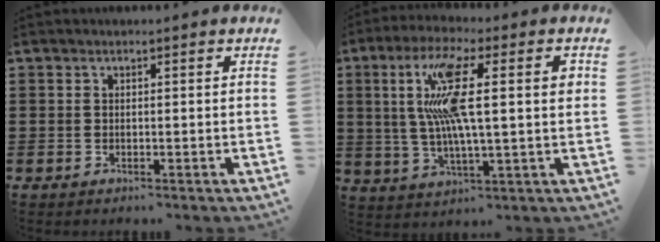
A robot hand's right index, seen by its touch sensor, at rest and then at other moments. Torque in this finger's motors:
{"motor_torque": [1.69, 0.45, 0.88, 0.21]}